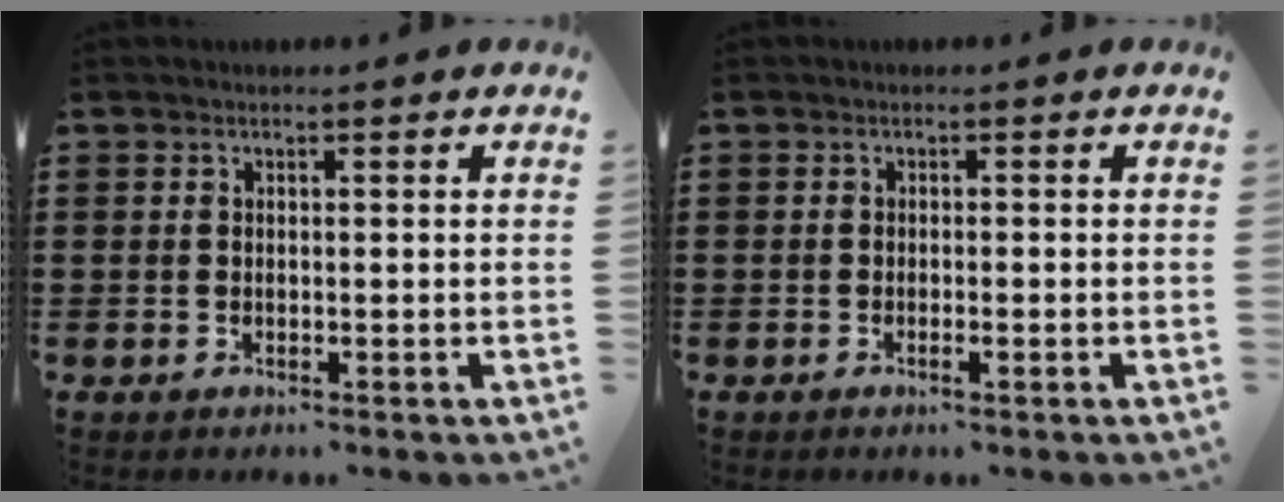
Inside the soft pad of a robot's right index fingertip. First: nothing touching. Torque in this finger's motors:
{"motor_torque": [-0.04, 0.07, -0.04, 0.00]}